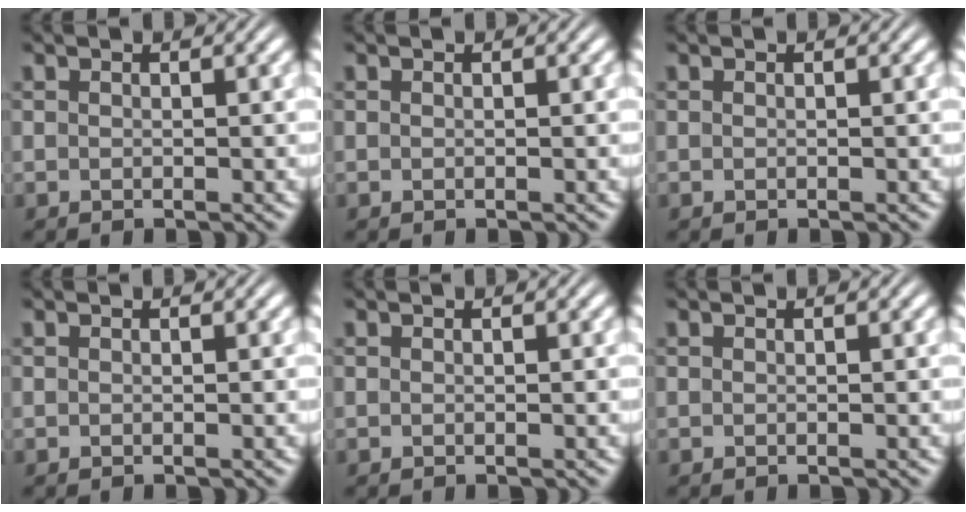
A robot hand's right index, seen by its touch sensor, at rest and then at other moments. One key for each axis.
{"total": 0.0}
{"total": 0.0}
{"total": 0.0}
{"total": 0.0}
{"total": 0.0}